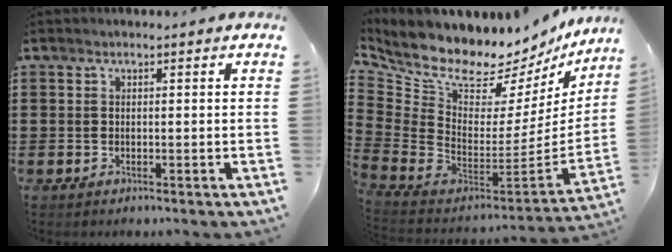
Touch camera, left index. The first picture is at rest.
{"total": 9.1, "force": [8.4, 2.5, 2.7], "torque": [-0.105, -0.089, 0.145]}